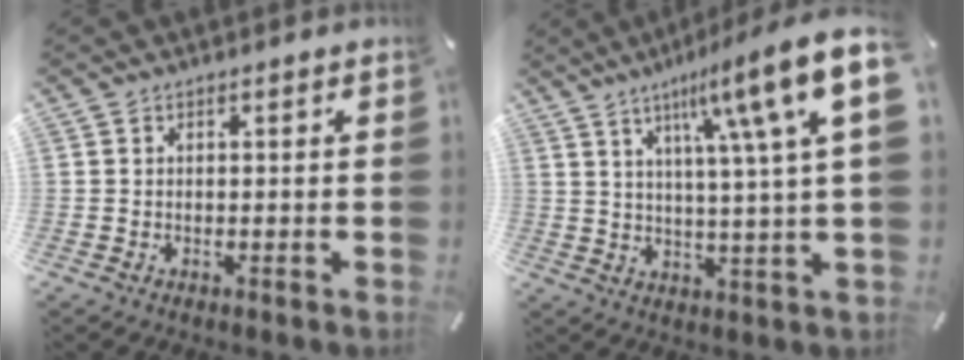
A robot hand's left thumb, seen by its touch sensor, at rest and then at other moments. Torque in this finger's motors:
{"motor_torque": [2.50, 2.51, 1.56, -1.21, 0.56]}